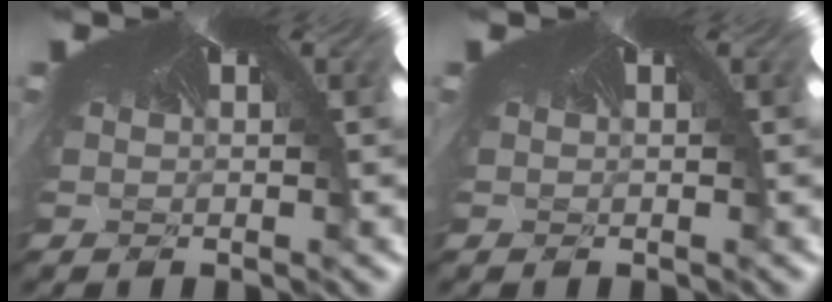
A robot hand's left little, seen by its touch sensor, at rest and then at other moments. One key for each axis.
{"total": 0.0}